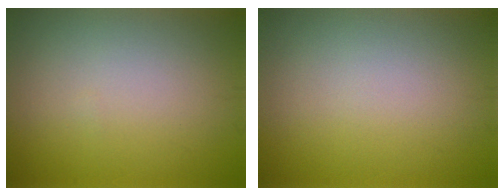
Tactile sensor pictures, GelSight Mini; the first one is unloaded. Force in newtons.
{"total": 0.0}